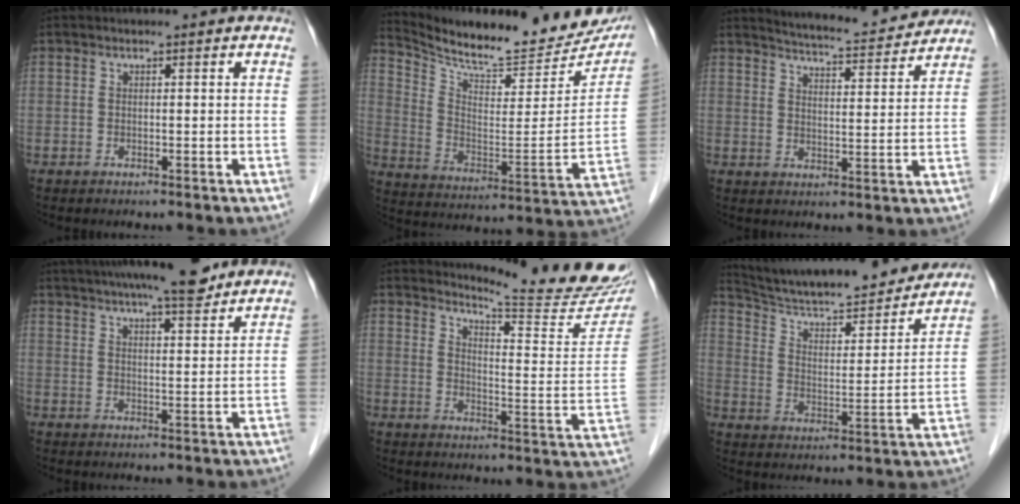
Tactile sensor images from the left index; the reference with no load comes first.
{"total": 21.8, "force": [19.8, 5.1, 7.8], "torque": [-0.124, -0.064, 0.273]}
{"total": 9.6, "force": [9.3, 0.3, 2.2], "torque": [-0.038, -0.005, 0.122]}
{"total": 12.9, "force": [10.8, 1.6, 6.8], "torque": [-0.108, 0.013, 0.152]}
{"total": 16.4, "force": [15.6, -0.5, 5.1], "torque": [-0.075, -0.115, 0.181]}
{"total": 21.6, "force": [19.7, 2.3, 8.5], "torque": [-0.138, -0.024, 0.284]}